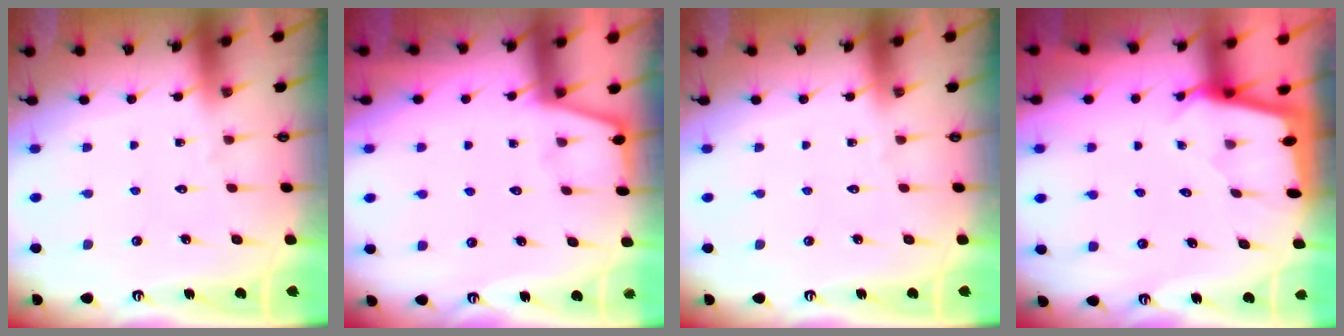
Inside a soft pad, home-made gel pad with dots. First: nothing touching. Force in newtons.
{"total": 1.1, "press": 1.0, "slide": 0.2}
{"total": 0.0}
{"total": 1.6, "press": 1.6, "slide": 0.3}